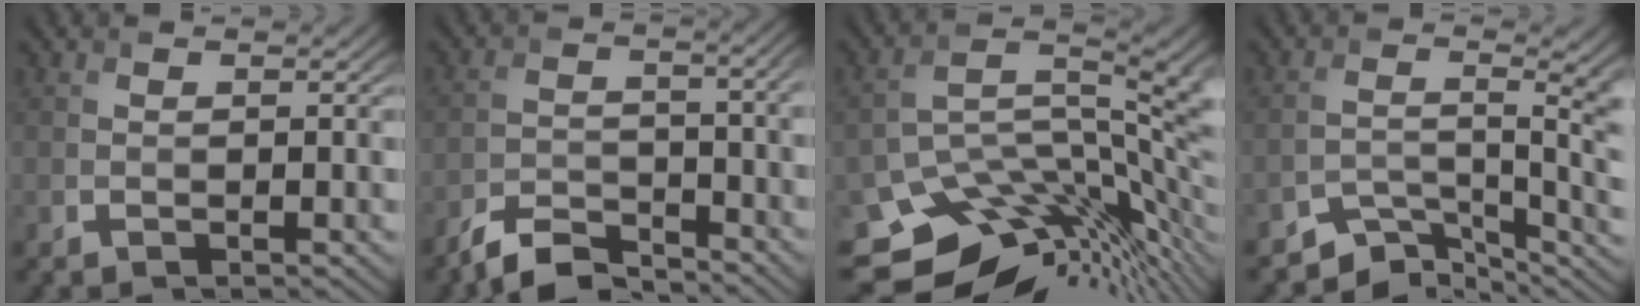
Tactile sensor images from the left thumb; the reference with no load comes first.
{"total": 6.9, "force": [-5.8, 1.8, 3.3], "torque": [-0.064, -0.006, -0.112]}
{"total": 13.5, "force": [-6.8, 6.6, 9.6], "torque": [-0.172, -0.028, -0.103]}
{"total": 6.8, "force": [-4.4, 2.3, 4.7], "torque": [-0.066, -0.007, -0.084]}